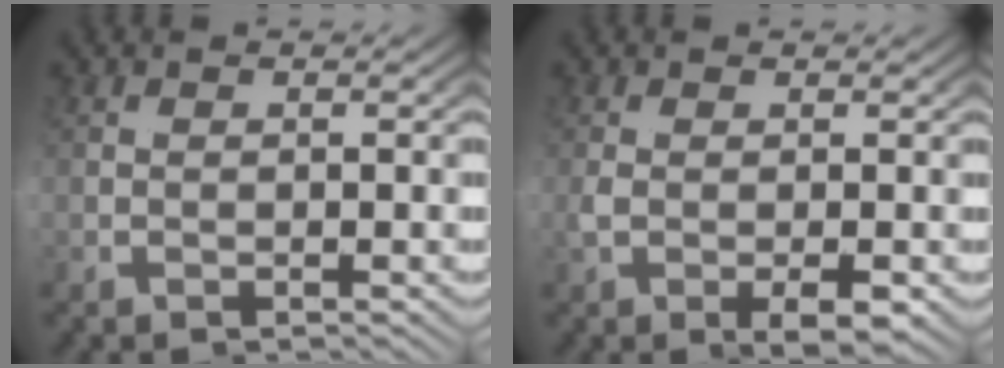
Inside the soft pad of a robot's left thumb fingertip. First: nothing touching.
{"total": 1.8, "force": [0.0, -1.4, 1.1], "torque": [-0.012, 0.016, -0.008]}